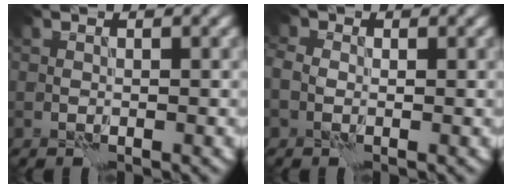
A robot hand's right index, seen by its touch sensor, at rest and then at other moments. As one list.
[{"total": 1.9, "force": [-0.1, 1.6, 1.1], "torque": [-0.018, 0.006, -0.010]}]